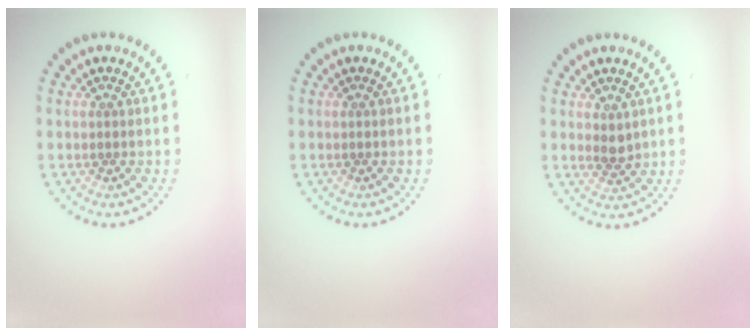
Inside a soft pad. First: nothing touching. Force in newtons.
{"total": 0.0}
{"total": 1.3, "press": 1.3, "slide": 0.5}